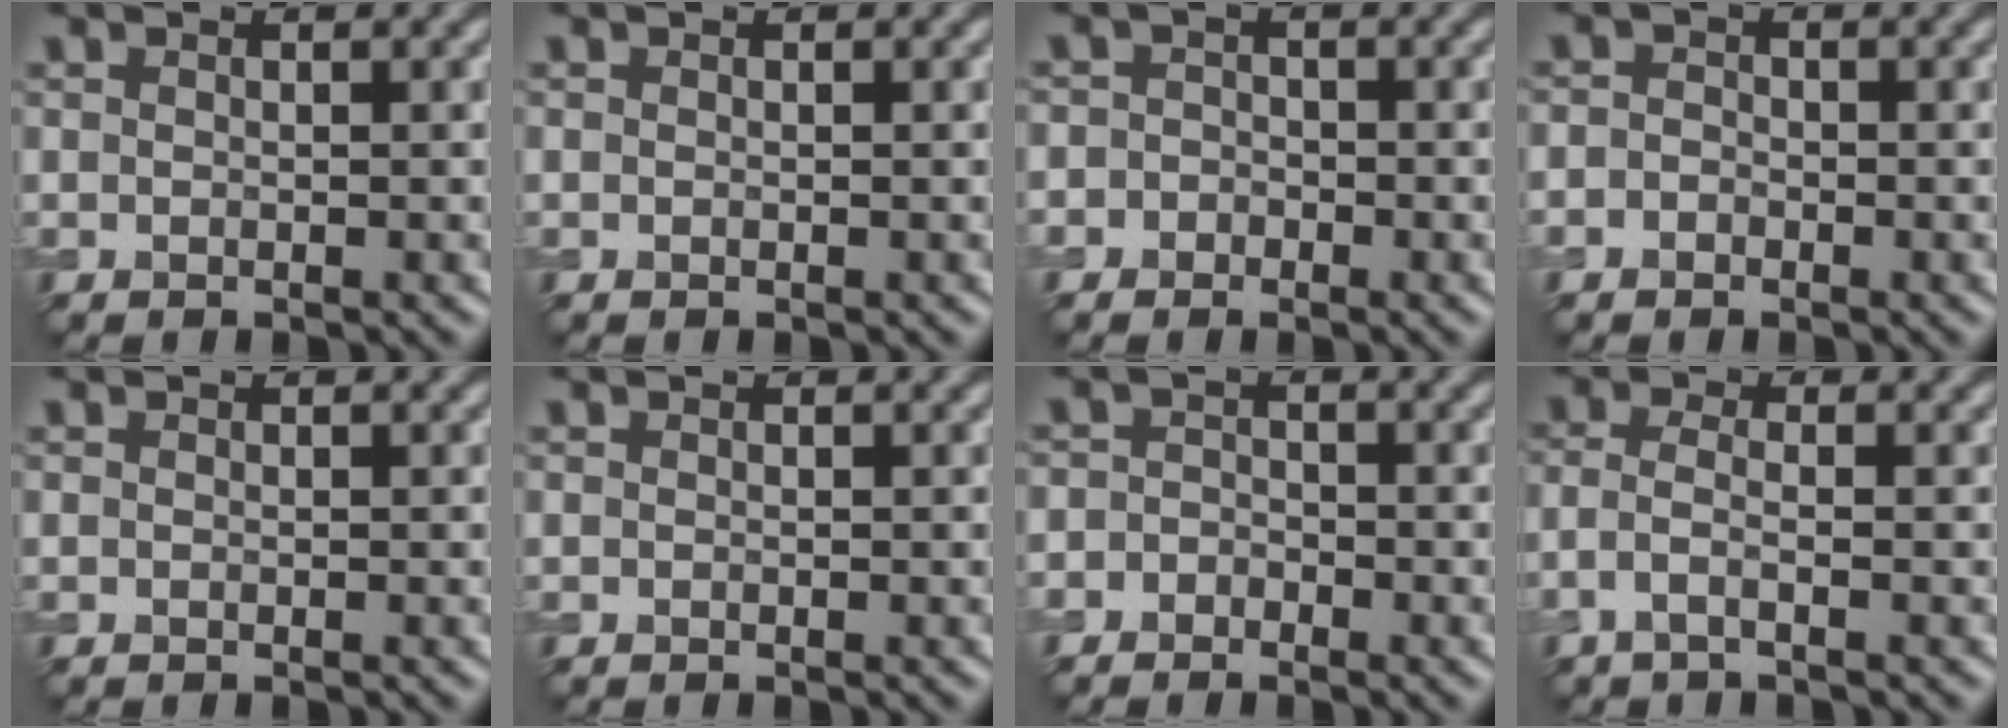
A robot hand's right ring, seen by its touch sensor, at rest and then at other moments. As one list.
[{"total": 0.0}, {"total": 2.0, "force": [-0.5, 1.9, 0.5], "torque": [0.020, 0.013, -0.033]}, {"total": 1.3, "force": [-0.5, 1.1, 0.5], "torque": [0.003, 0.002, -0.020]}, {"total": 0.0}, {"total": 0.0}, {"total": 1.7, "force": [-0.9, 1.3, 0.3], "torque": [0.016, 0.007, -0.026]}, {"total": 2.0, "force": [-1.0, 0.6, 1.7], "torque": [-0.041, 0.001, -0.029]}]